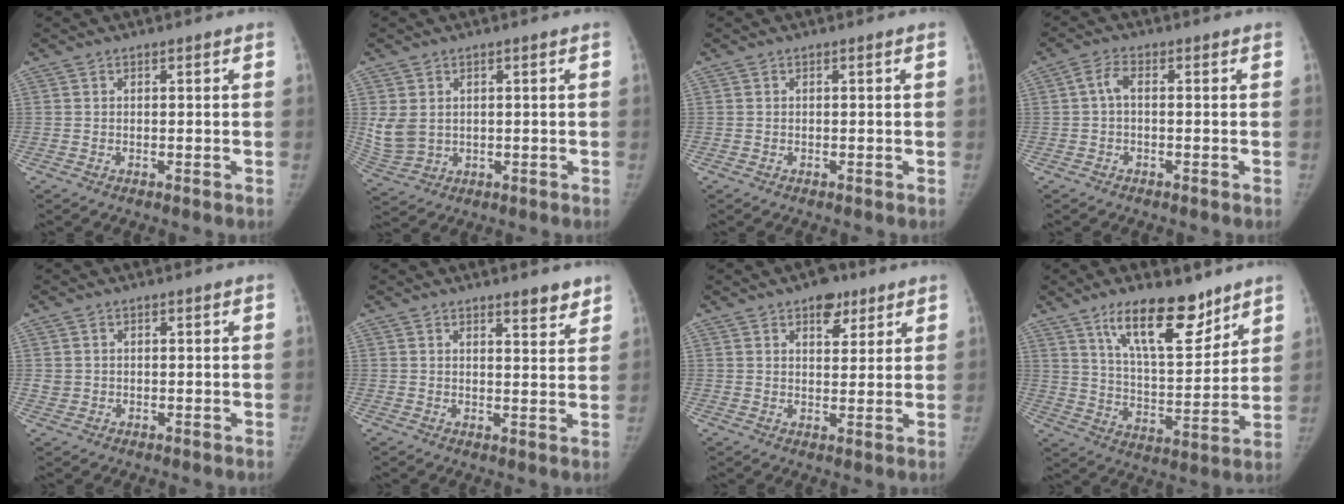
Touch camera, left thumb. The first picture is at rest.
{"total": 6.2, "force": [0.9, 4.9, 3.6], "torque": [-0.072, -0.008, 0.034]}
{"total": 0.0}
{"total": 2.8, "force": [-0.2, 1.3, 2.5], "torque": [-0.047, 0.009, -0.011]}
{"total": 1.6, "force": [0.1, 1.5, 0.4], "torque": [0.000, 0.002, 0.005]}
{"total": 4.0, "force": [3.2, 1.1, 2.1], "torque": [-0.013, -0.024, 0.043]}
{"total": 6.0, "force": [3.6, 3.4, 3.3], "torque": [-0.016, -0.016, 0.051]}
{"total": 15.8, "force": [10.6, 5.8, 10.3], "torque": [-0.131, -0.069, 0.185]}